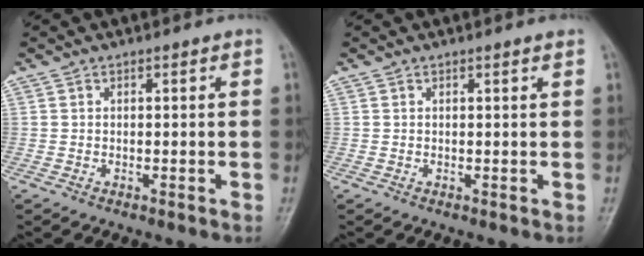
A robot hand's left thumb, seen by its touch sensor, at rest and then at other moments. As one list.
[{"total": 1.0, "force": [0.7, -0.2, 0.6], "torque": [-0.012, -0.001, 0.011]}]